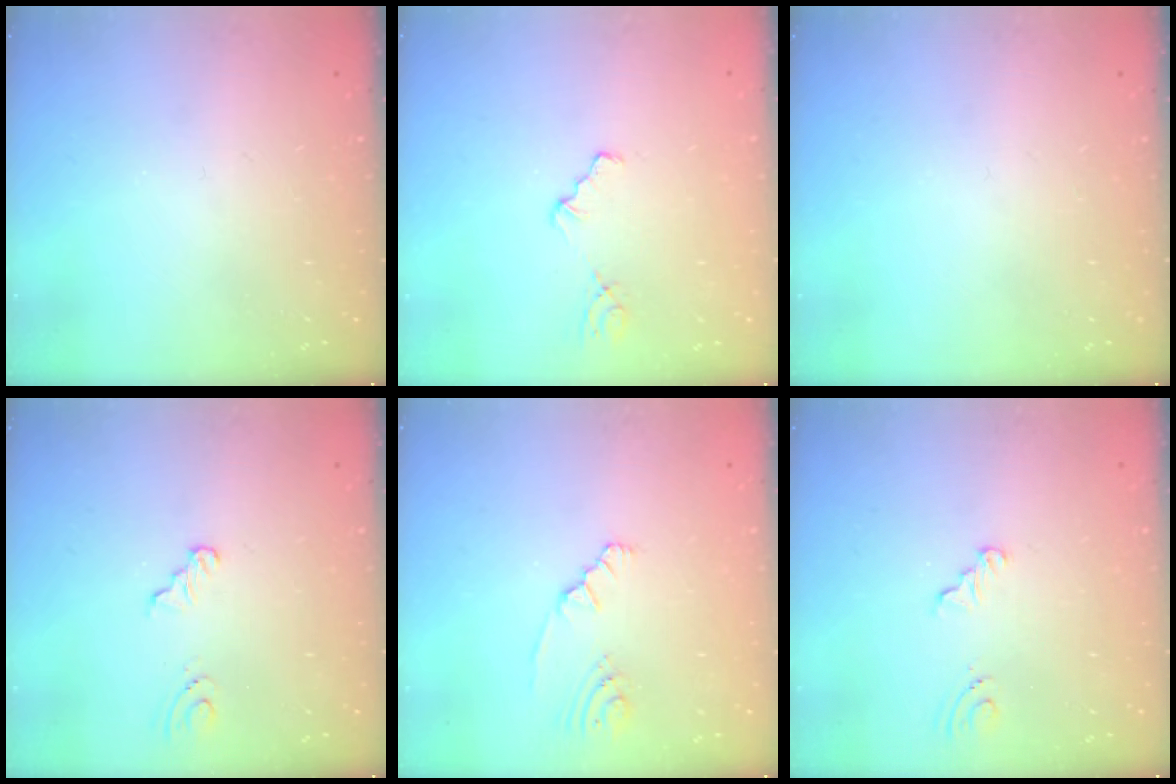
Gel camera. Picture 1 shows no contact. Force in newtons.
{"total": 1.9, "press": 1.9, "slide": 0.3}
{"total": 0.0}
{"total": 2.7, "press": 2.3, "slide": 1.5}
{"total": 2.5, "press": 2.2, "slide": 1.1}
{"total": 4.4, "press": 1.7, "slide": 4.0}